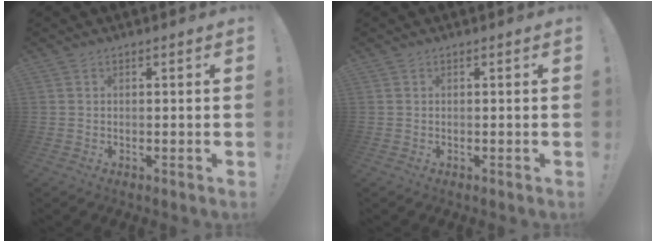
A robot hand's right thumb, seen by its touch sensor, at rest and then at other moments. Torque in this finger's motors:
{"motor_torque": [0.00, 0.00, 0.00, 0.00, 0.00]}